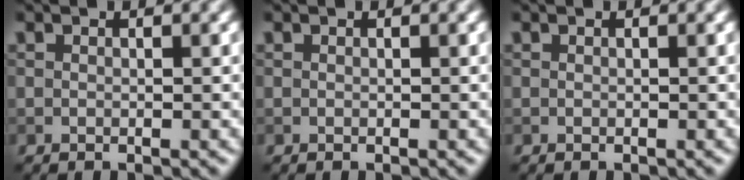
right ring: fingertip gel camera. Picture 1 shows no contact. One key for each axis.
{"total": 0.0}
{"total": 0.0}